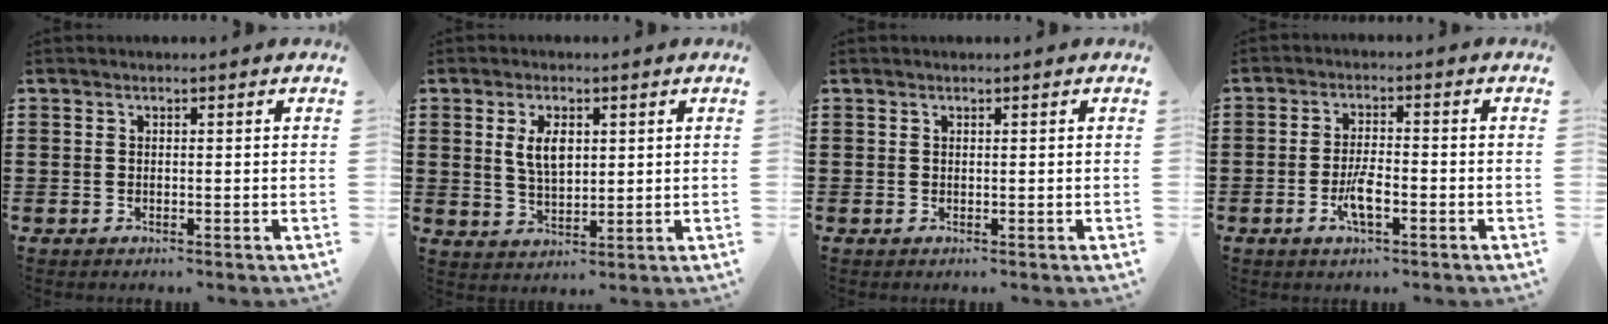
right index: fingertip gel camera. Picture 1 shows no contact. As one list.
[{"total": 4.9, "force": [1.3, 2.4, 4.1], "torque": [-0.079, 0.005, 0.020]}, {"total": 0.0}, {"total": 4.8, "force": [-2.0, 1.4, 4.1], "torque": [-0.088, -0.001, -0.042]}]